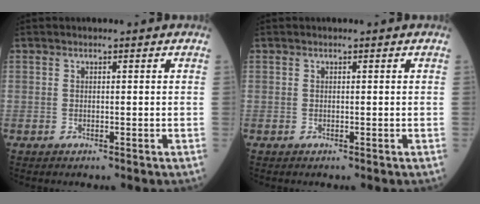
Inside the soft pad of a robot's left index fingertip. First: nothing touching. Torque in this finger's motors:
{"motor_torque": [0.00, 0.00, 0.00, 0.00]}